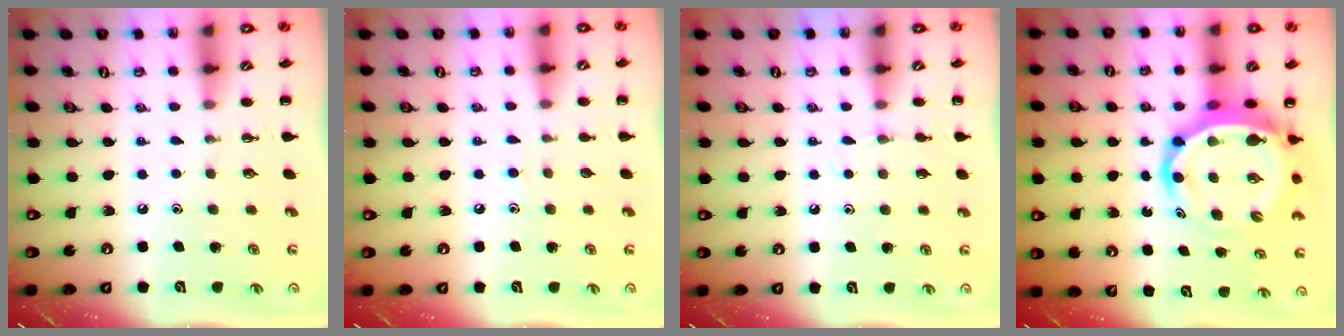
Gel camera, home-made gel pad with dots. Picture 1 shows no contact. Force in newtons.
{"total": 2.5, "press": 2.3, "slide": 1.0}
{"total": 4.0, "press": 3.8, "slide": 1.4}
{"total": 10.4, "press": 9.9, "slide": 3.2}